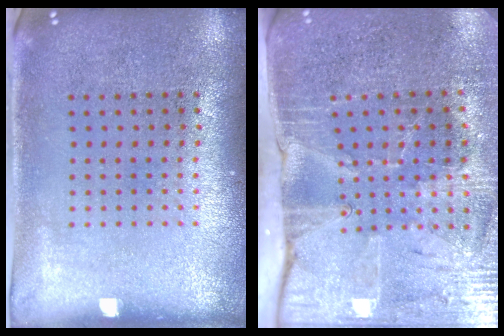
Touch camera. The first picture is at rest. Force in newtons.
{"total": 4.3, "press": 3.6, "slide": 2.3}